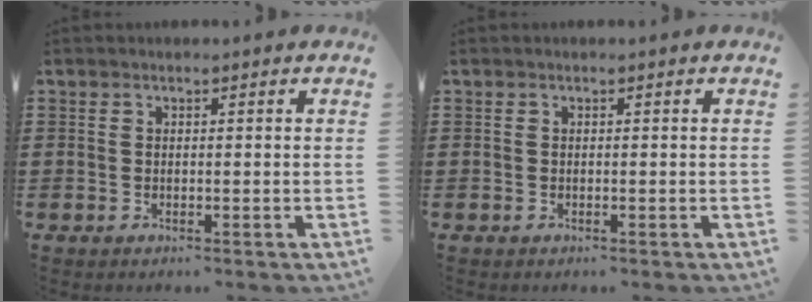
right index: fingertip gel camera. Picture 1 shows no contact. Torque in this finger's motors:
{"motor_torque": [0.00, 0.00, 0.00, 0.00]}